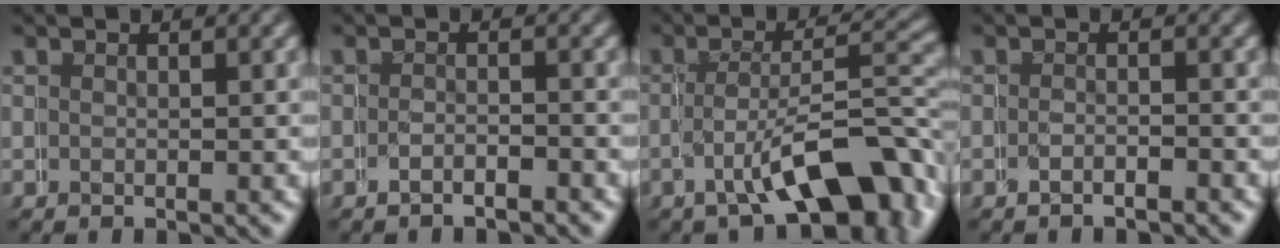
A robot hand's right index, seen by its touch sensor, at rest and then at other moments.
{"total": 1.5, "force": [-1.5, 0.0, 0.0], "torque": [0.006, 0.006, -0.030]}
{"total": 7.2, "force": [-3.7, 2.8, 5.5], "torque": [-0.078, -0.015, -0.049]}
{"total": 1.2, "force": [-1.2, -0.1, -0.1], "torque": [0.008, 0.007, -0.024]}